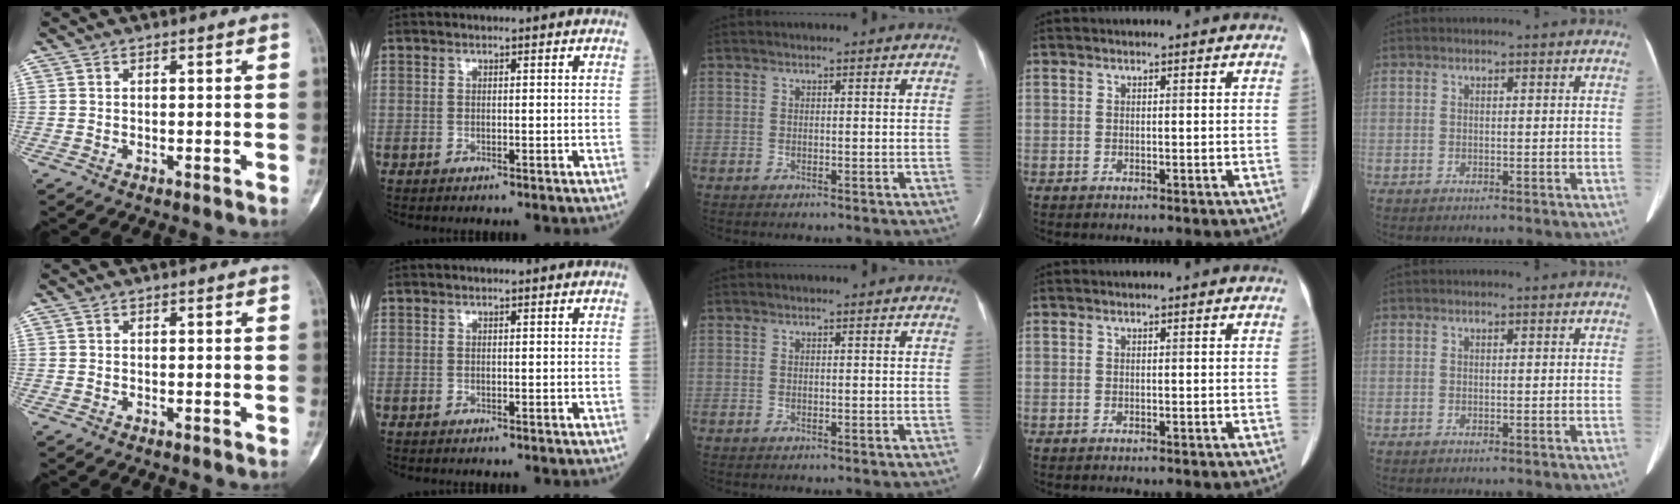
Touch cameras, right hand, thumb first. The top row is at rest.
{}